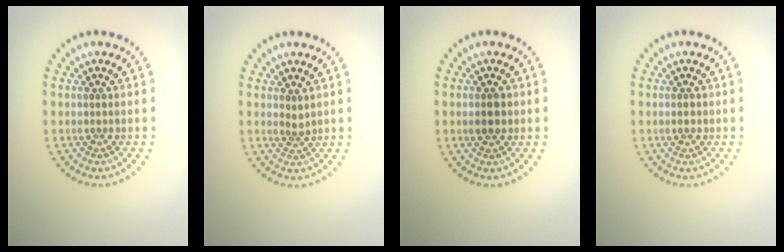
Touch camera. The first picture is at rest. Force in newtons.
{"total": 0.9, "press": 0.6, "slide": 0.8}
{"total": 1.6, "press": 1.6, "slide": 0.2}
{"total": 1.0, "press": 1.0, "slide": 0.0}